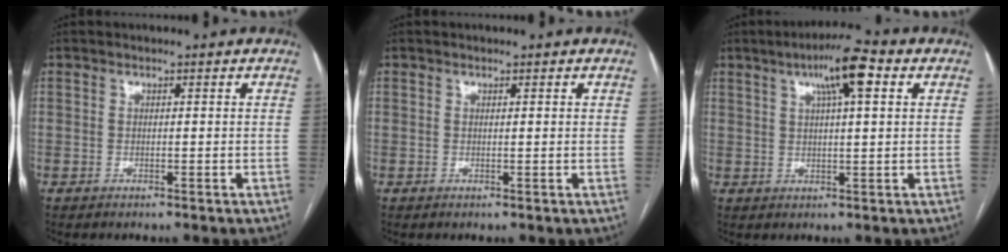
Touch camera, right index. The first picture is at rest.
{"total": 0.5, "force": [0.4, 0.0, 0.4], "torque": [-0.006, 0.001, 0.005]}
{"total": 7.9, "force": [3.6, 1.0, 7.0], "torque": [-0.121, 0.016, 0.053]}